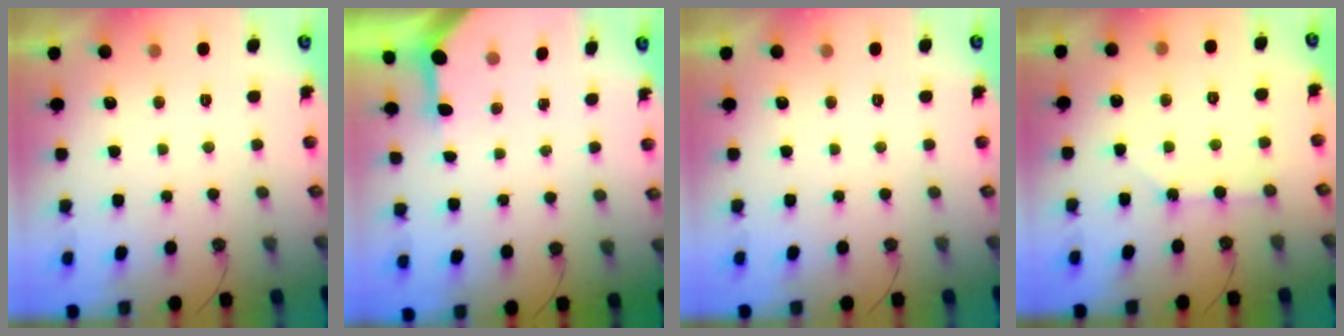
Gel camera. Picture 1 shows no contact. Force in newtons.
{"total": 3.2, "press": 3.2, "slide": 0.4}
{"total": 0.0}
{"total": 1.8, "press": 1.8, "slide": 0.1}